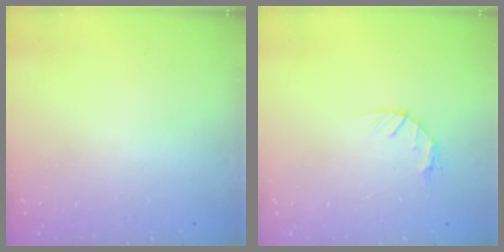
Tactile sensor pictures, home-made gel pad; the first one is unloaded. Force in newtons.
{"total": 3.3, "press": 3.2, "slide": 0.5}